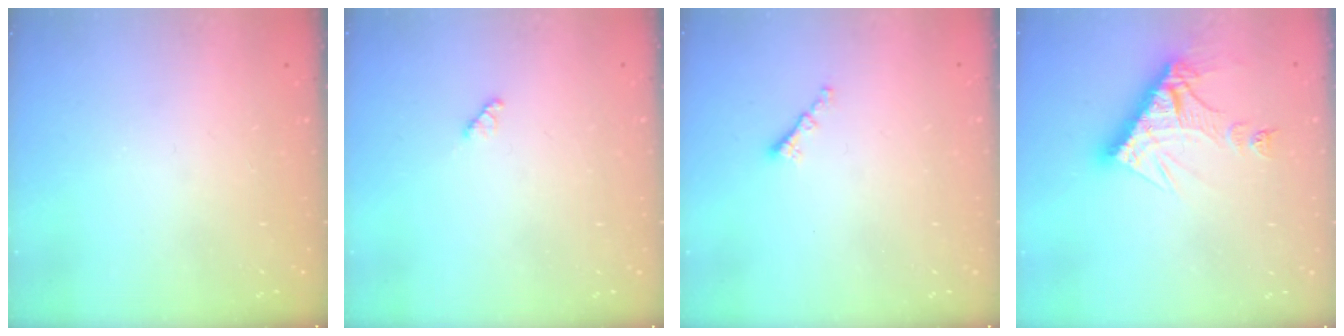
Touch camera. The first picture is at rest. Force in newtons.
{"total": 2.9, "press": 2.9, "slide": 0.3}
{"total": 1.3, "press": 1.2, "slide": 0.5}
{"total": 12.1, "press": 12.1, "slide": 1.2}